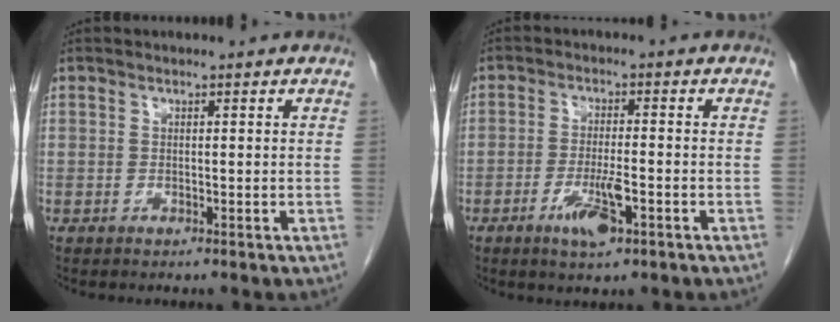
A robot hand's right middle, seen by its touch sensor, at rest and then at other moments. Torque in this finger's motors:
{"motor_torque": [0.17, -0.10, 0.09, 0.05]}